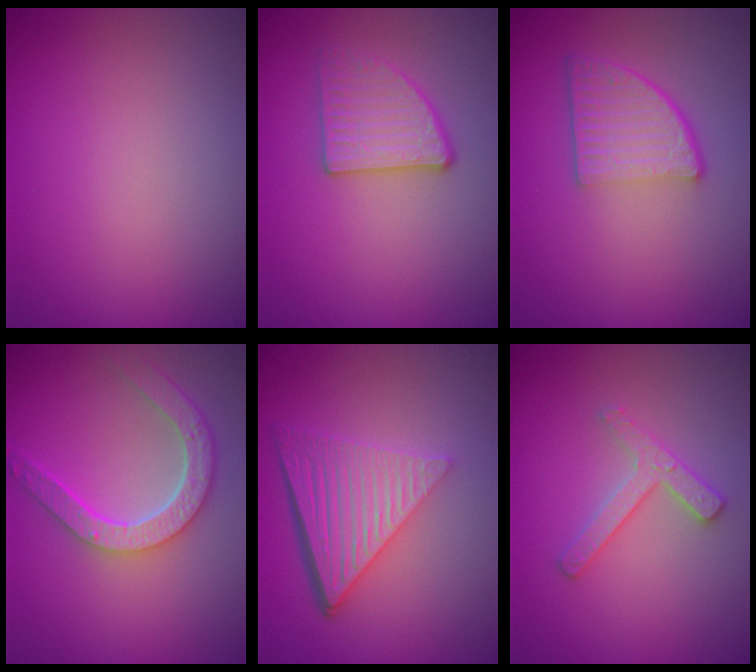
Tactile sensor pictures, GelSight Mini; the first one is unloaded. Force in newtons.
{"total": 2.8, "press": 2.7, "slide": 0.6}
{"total": 4.7, "press": 3.3, "slide": 3.3}
{"total": 4.6, "press": 3.7, "slide": 2.7}
{"total": 6.6, "press": 4.4, "slide": 4.9}
{"total": 2.4, "press": 2.4, "slide": 0.4}